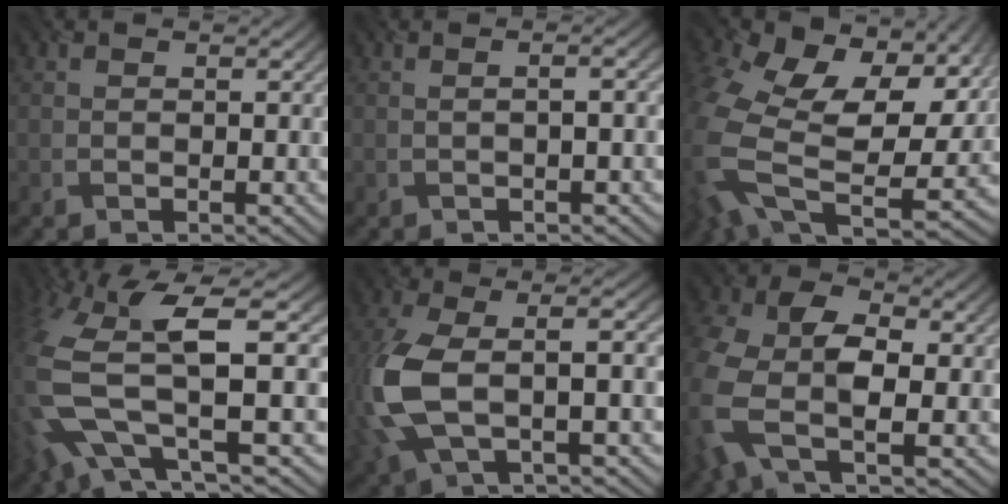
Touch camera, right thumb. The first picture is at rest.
{"total": 2.6, "force": [-0.1, 0.8, 2.5], "torque": [-0.023, 0.012, -0.007]}
{"total": 19.1, "force": [3.0, 13.4, 13.3], "torque": [-0.312, -0.052, 0.105]}
{"total": 13.8, "force": [0.7, 5.2, 12.8], "torque": [-0.312, -0.014, 0.028]}
{"total": 12.0, "force": [-1.3, 5.7, 10.5], "torque": [-0.261, -0.013, -0.026]}
{"total": 11.2, "force": [-1.4, 6.7, 8.8], "torque": [-0.242, -0.012, -0.035]}